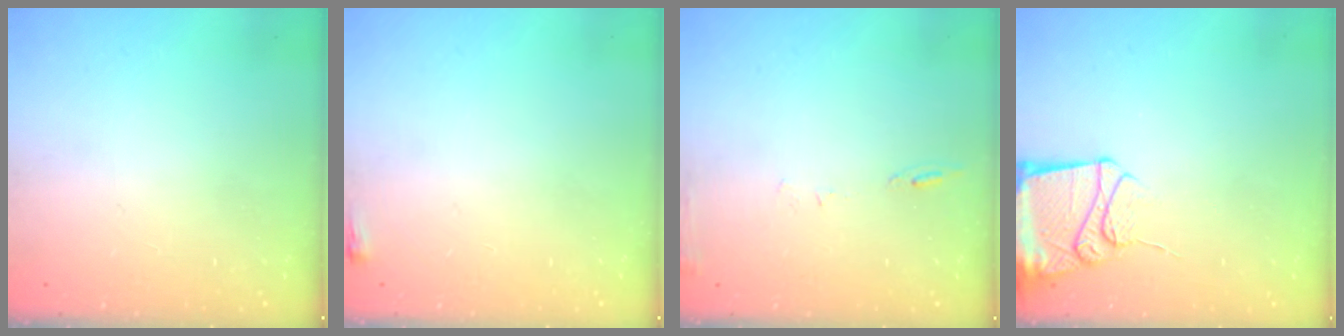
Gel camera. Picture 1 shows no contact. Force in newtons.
{"total": 2.0, "press": 2.0, "slide": 0.5}
{"total": 6.0, "press": 6.0, "slide": 0.6}
{"total": 12.8, "press": 12.8, "slide": 1.1}